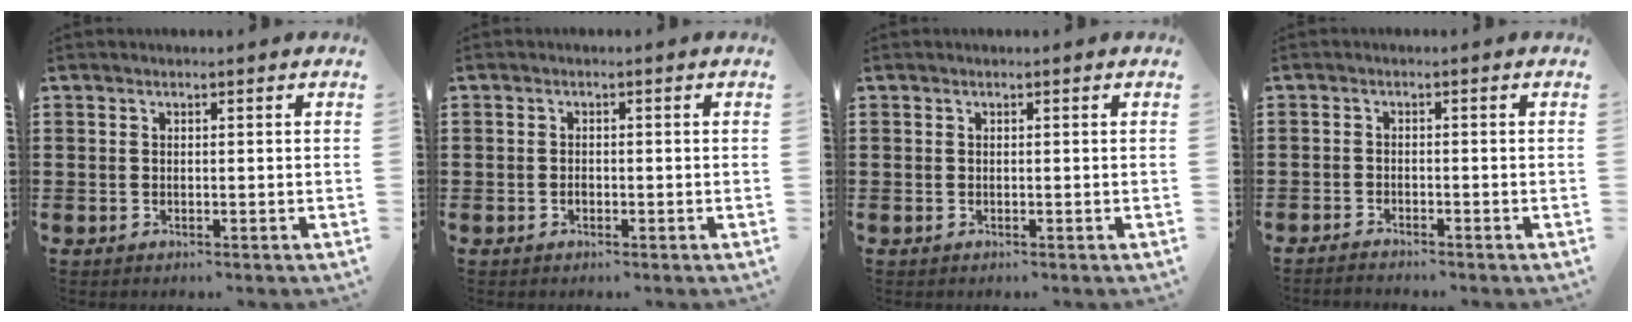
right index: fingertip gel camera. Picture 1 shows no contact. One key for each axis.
{"total": 0.9, "fx": -0.4, "fy": 0.7, "fz": 0.5, "tx": -0.010, "ty": 0.000, "tz": -0.007}
{"total": 0.0}
{"total": 1.4, "fx": -1.4, "fy": 0.1, "fz": -0.1, "tx": -0.003, "ty": 0.004, "tz": -0.029}